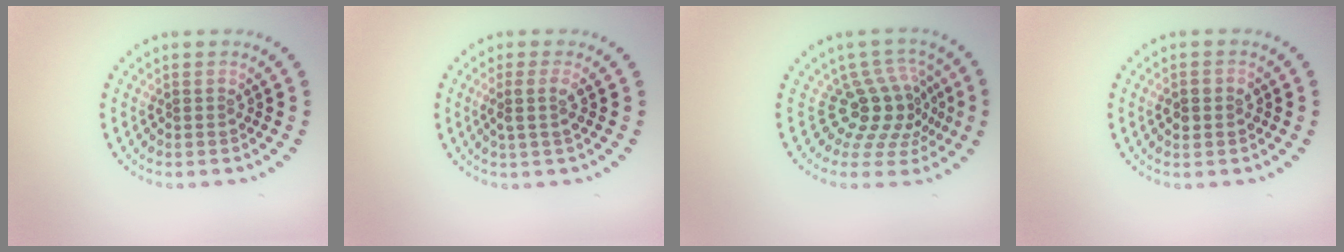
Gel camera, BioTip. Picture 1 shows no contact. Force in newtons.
{"total": 1.7, "press": 1.4, "slide": 1.0}
{"total": 4.6, "press": 3.1, "slide": 3.3}
{"total": 1.3, "press": 1.3, "slide": 0.2}